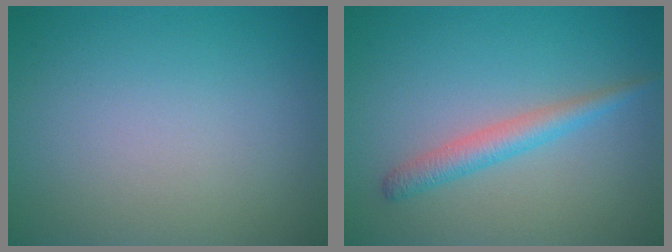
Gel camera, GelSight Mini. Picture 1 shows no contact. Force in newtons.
{"total": 2.5, "press": 2.5, "slide": 0.0}